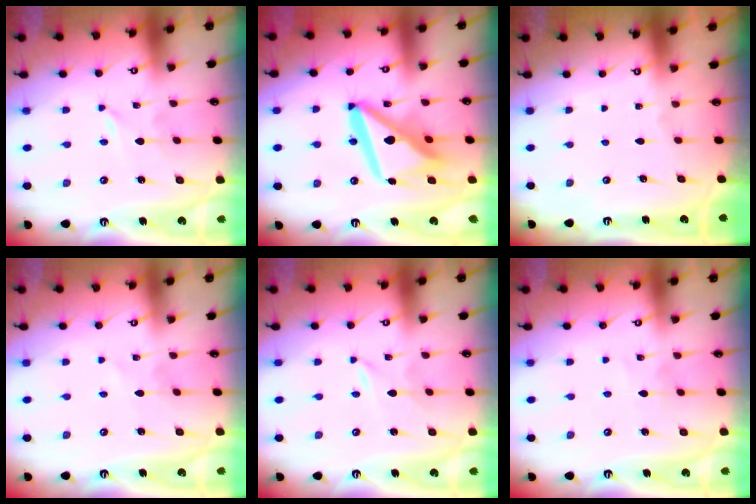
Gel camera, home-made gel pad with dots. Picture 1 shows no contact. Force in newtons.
{"total": 15.8, "press": 15.7, "slide": 1.7}
{"total": 0.0}
{"total": 1.2, "press": 1.2, "slide": 0.1}
{"total": 0.0}
{"total": 3.2, "press": 3.2, "slide": 0.4}